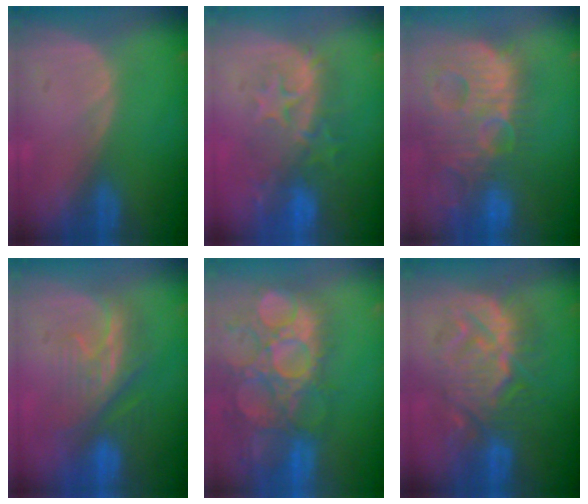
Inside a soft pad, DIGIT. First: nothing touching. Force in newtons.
{"total": 9.7, "press": 9.1, "slide": 3.2}
{"total": 14.6, "press": 12.6, "slide": 7.3}
{"total": 8.5, "press": 8.3, "slide": 1.9}
{"total": 15.0, "press": 12.6, "slide": 8.2}
{"total": 10.6, "press": 10.6, "slide": 0.7}